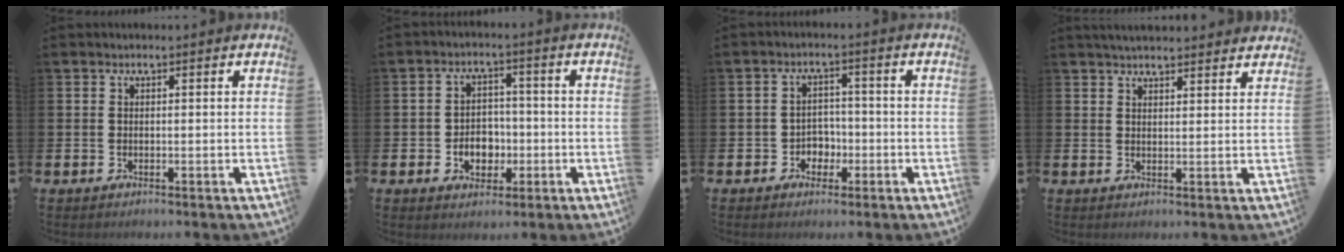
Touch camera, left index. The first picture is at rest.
{"total": 4.4, "force": [-1.1, 3.7, 2.0], "torque": [-0.036, 0.004, -0.028]}
{"total": 2.9, "force": [-1.5, 2.4, 0.8], "torque": [-0.021, 0.004, -0.037]}
{"total": 3.4, "force": [3.4, 0.5, 0.6], "torque": [-0.015, -0.012, 0.062]}